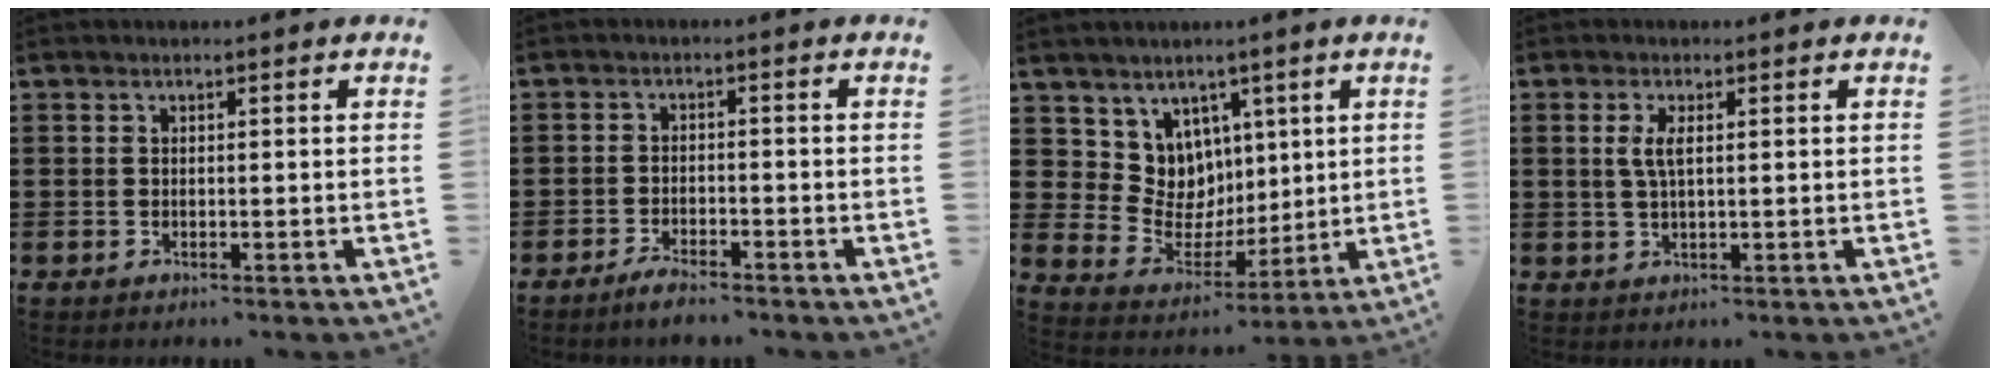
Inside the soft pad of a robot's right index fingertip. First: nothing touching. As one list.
[{"total": 2.5, "force": [-2.4, 0.1, 0.7], "torque": [-0.016, 0.003, -0.046]}, {"total": 7.8, "force": [3.6, 7.0, 0.6], "torque": [-0.053, -0.035, 0.075]}, {"total": 2.9, "force": [0.6, 0.9, 2.8], "torque": [-0.055, 0.005, 0.008]}]